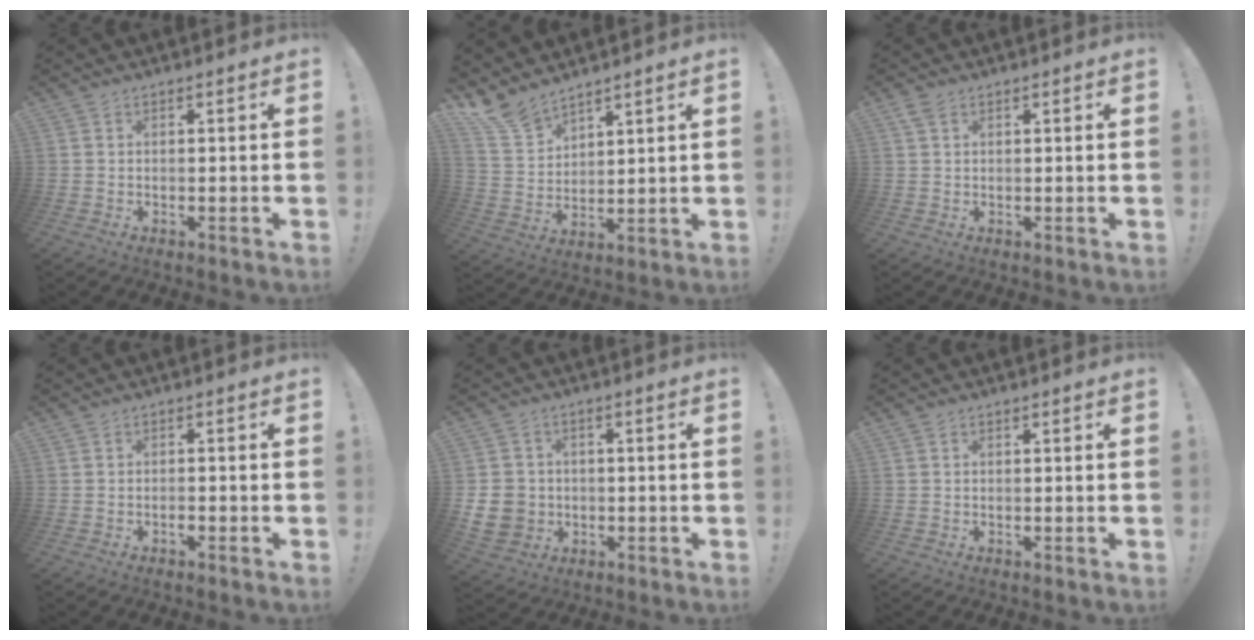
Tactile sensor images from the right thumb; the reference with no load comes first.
{"total": 9.6, "force": [8.5, 3.6, 2.4], "torque": [-0.065, -0.061, 0.170]}
{"total": 2.2, "force": [1.2, 1.2, 1.4], "torque": [-0.022, 0.001, 0.021]}
{"total": 1.1, "force": [-0.8, 0.2, 0.7], "torque": [-0.010, -0.005, -0.014]}
{"total": 9.5, "force": [-1.1, 8.6, 3.9], "torque": [-0.075, 0.012, -0.016]}
{"total": 0.0}